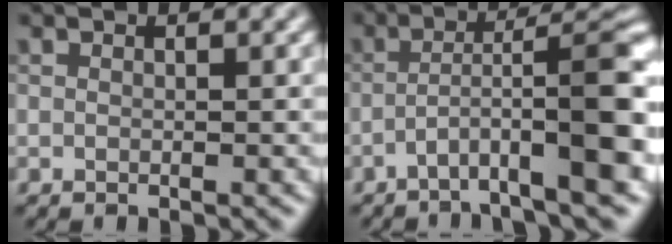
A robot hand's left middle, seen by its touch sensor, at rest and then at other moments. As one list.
[{"total": 9.5, "force": [-3.4, 1.6, 8.7], "torque": [-0.133, 0.014, -0.062]}]